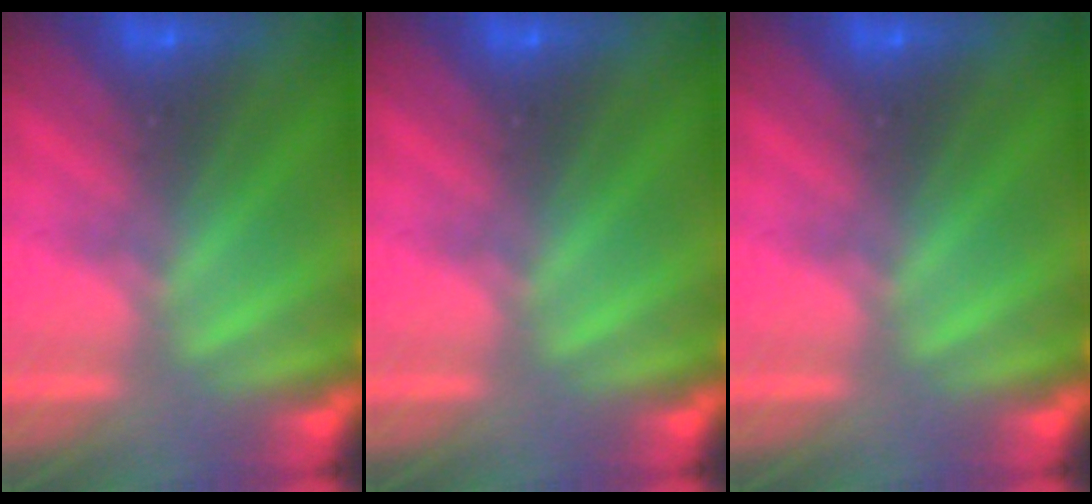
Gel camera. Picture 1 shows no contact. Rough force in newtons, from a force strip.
{"total": 0.0}
{"total": 0.0}